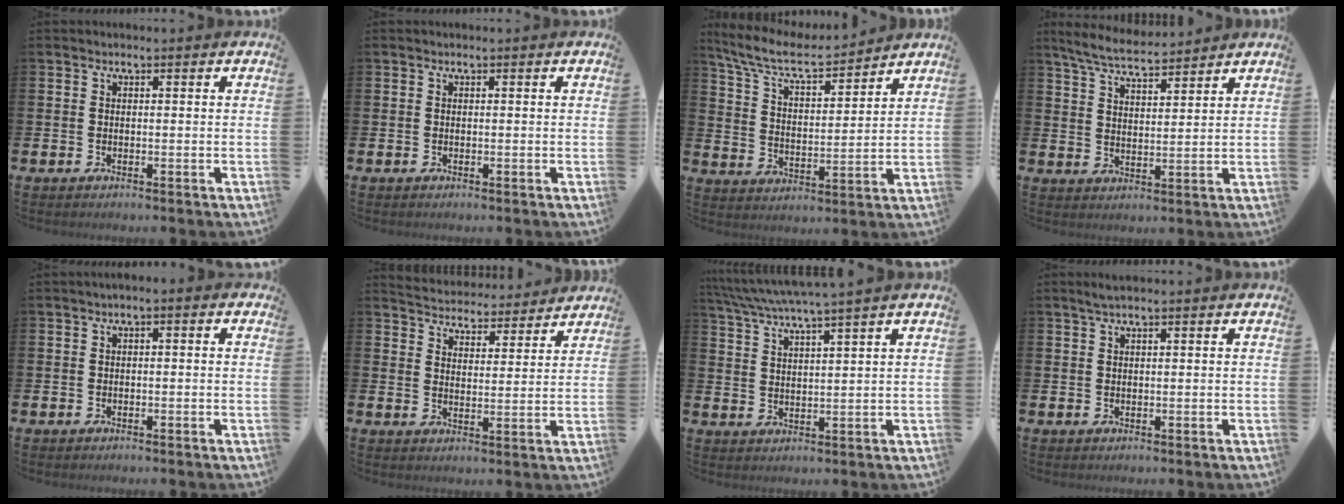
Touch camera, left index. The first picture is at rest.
{"total": 0.0}
{"total": 8.1, "force": [7.2, 1.9, 3.1], "torque": [-0.090, -0.046, 0.125]}
{"total": 6.0, "force": [5.8, 0.7, 1.5], "torque": [-0.049, -0.028, 0.103]}
{"total": 0.9, "force": [-0.5, 0.3, 0.6], "torque": [-0.012, 0.002, -0.010]}
{"total": 4.8, "force": [4.7, 0.9, -0.4], "torque": [-0.008, -0.044, 0.079]}
{"total": 4.2, "force": [3.8, -0.7, 1.6], "torque": [-0.046, -0.022, 0.065]}
{"total": 1.5, "force": [1.1, 0.1, 1.0], "torque": [-0.021, 0.004, 0.019]}